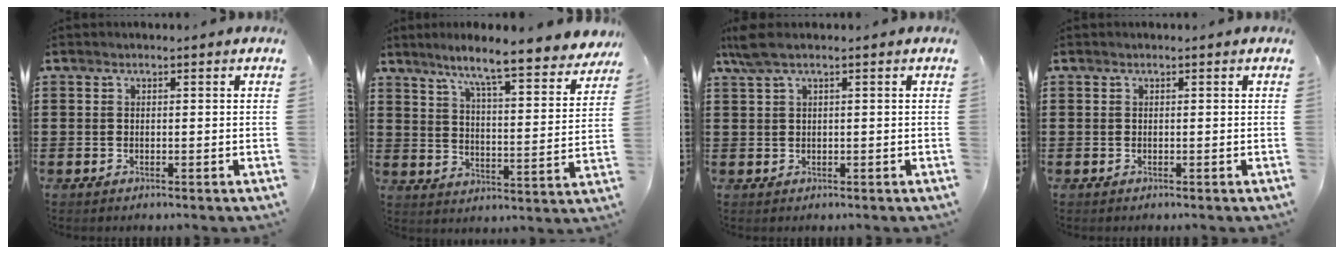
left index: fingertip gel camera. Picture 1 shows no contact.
{"total": 7.5, "force": [6.6, -0.6, 3.5], "torque": [-0.087, -0.052, 0.105]}
{"total": 2.5, "force": [1.1, 0.3, 2.3], "torque": [-0.053, -0.003, 0.017]}
{"total": 0.0}